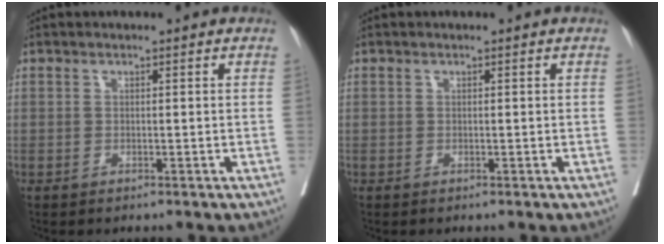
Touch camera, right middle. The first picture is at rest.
{"total": 0.0}